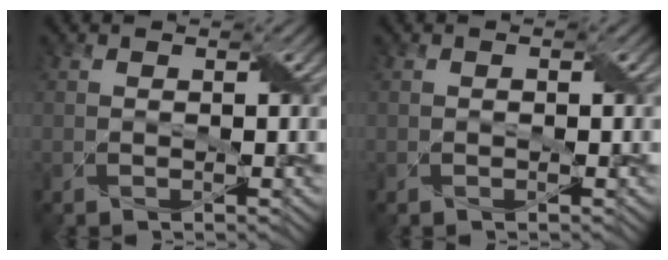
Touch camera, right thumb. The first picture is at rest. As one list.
[{"total": 0.5, "force": [-0.2, 0.4, 0.3], "torque": [-0.003, 0.001, -0.002]}]